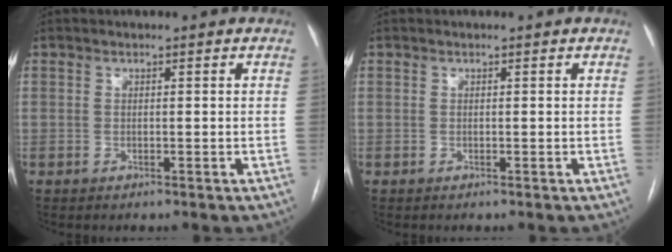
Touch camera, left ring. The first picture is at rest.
{"total": 0.0}